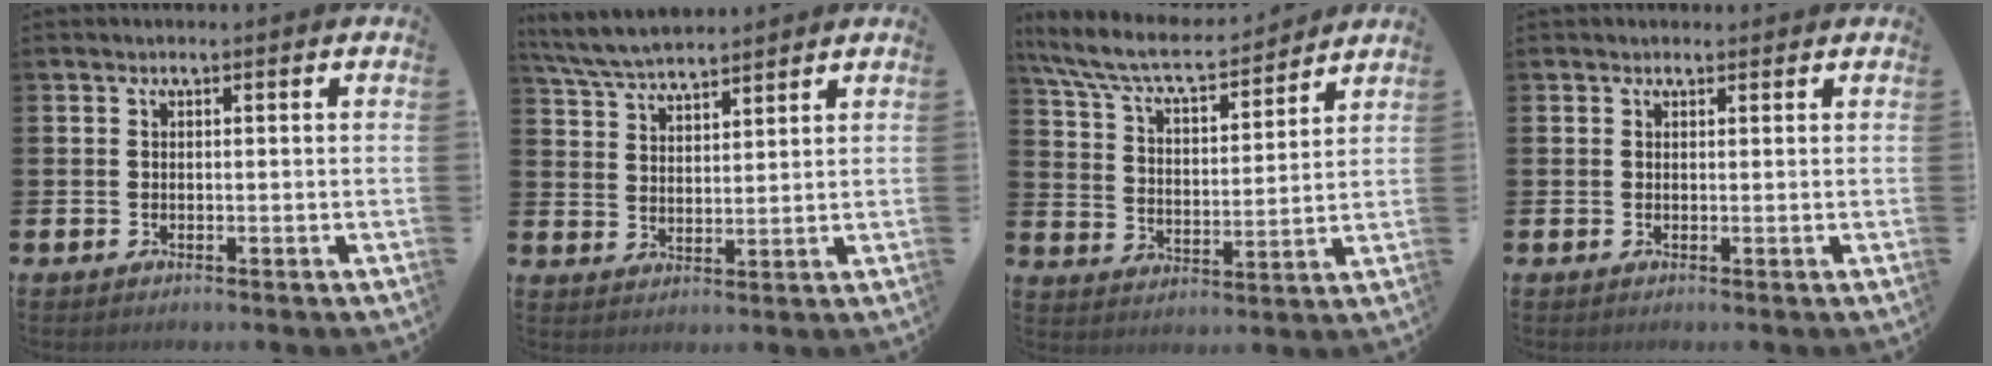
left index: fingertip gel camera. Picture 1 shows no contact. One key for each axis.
{"total": 6.0, "fx": 5.8, "fy": 0.9, "fz": 1.3, "tx": -0.047, "ty": -0.022, "tz": 0.107}
{"total": 8.5, "fx": 7.6, "fy": 1.9, "fz": 3.4, "tx": -0.103, "ty": -0.049, "tz": 0.131}
{"total": 0.6, "fx": 0.5, "fy": 0.3, "fz": 0.0, "tx": 0.007, "ty": 0.001, "tz": 0.008}